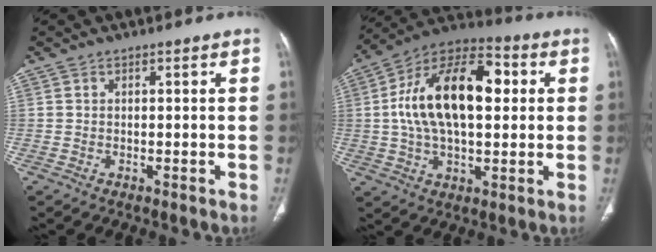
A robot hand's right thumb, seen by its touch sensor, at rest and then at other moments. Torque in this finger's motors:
{"motor_torque": [1.80, 3.21, 1.19, -0.56, 0.32]}